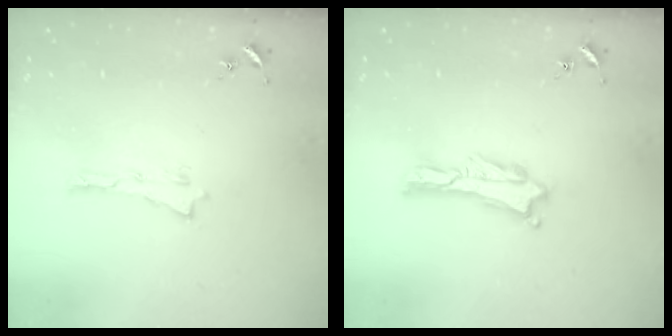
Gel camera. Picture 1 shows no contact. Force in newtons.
{"total": 0.7, "press": 0.7, "slide": 0.2}